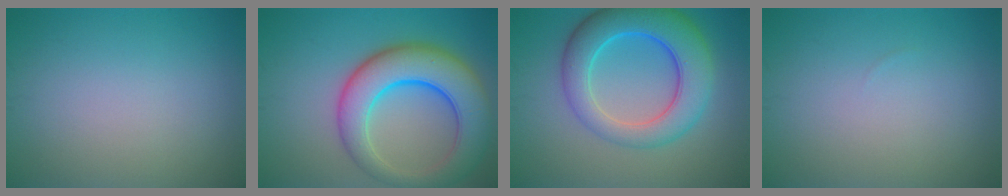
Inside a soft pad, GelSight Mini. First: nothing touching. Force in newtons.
{"total": 9.2, "press": 9.2, "slide": 0.6}
{"total": 8.3, "press": 8.3, "slide": 0.4}
{"total": 0.0}